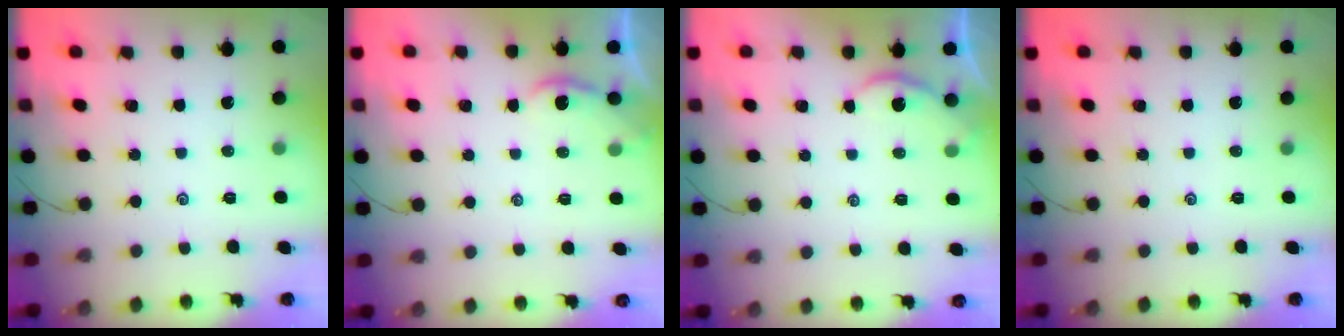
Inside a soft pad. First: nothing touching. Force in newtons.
{"total": 1.2, "press": 1.2, "slide": 0.2}
{"total": 1.2, "press": 1.1, "slide": 0.1}
{"total": 0.0}